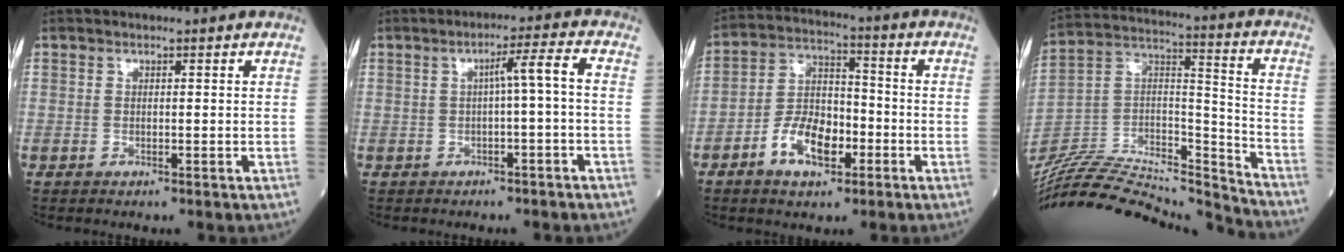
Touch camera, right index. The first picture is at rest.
{"total": 4.0, "force": [-0.5, -0.3, 3.9], "torque": [-0.061, 0.013, -0.006]}
{"total": 9.4, "force": [-4.1, 4.8, 7.0], "torque": [-0.136, 0.016, -0.074]}
{"total": 27.3, "force": [-26.0, 3.1, 7.6], "torque": [-0.158, 0.016, -0.422]}